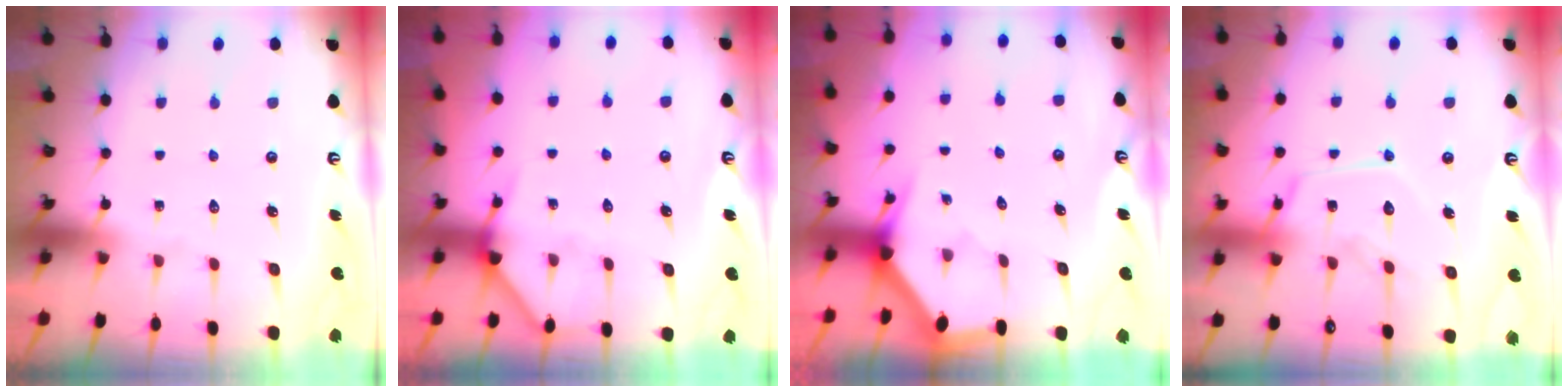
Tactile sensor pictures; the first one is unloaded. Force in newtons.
{"total": 5.4, "press": 5.4, "slide": 0.5}
{"total": 3.0, "press": 3.0, "slide": 0.1}
{"total": 12.8, "press": 12.7, "slide": 1.2}